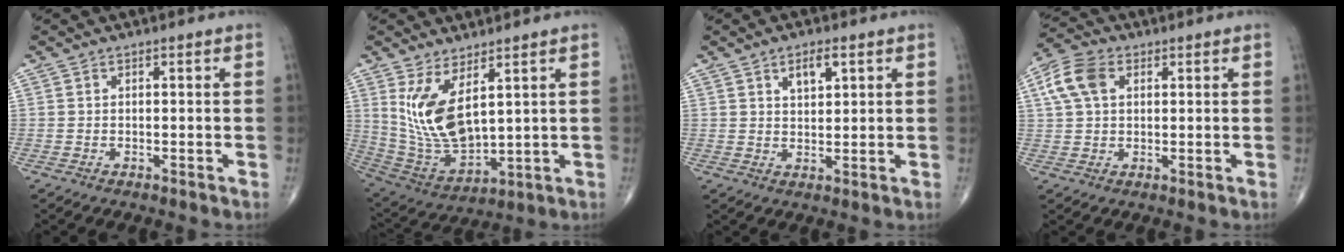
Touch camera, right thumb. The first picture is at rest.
{"total": 13.1, "force": [4.7, 5.8, 10.8], "torque": [-0.205, -0.036, 0.115]}
{"total": 4.1, "force": [2.0, 1.9, 3.0], "torque": [-0.038, -0.011, 0.033]}
{"total": 7.7, "force": [2.4, 5.1, 5.2], "torque": [-0.109, 0.013, 0.042]}